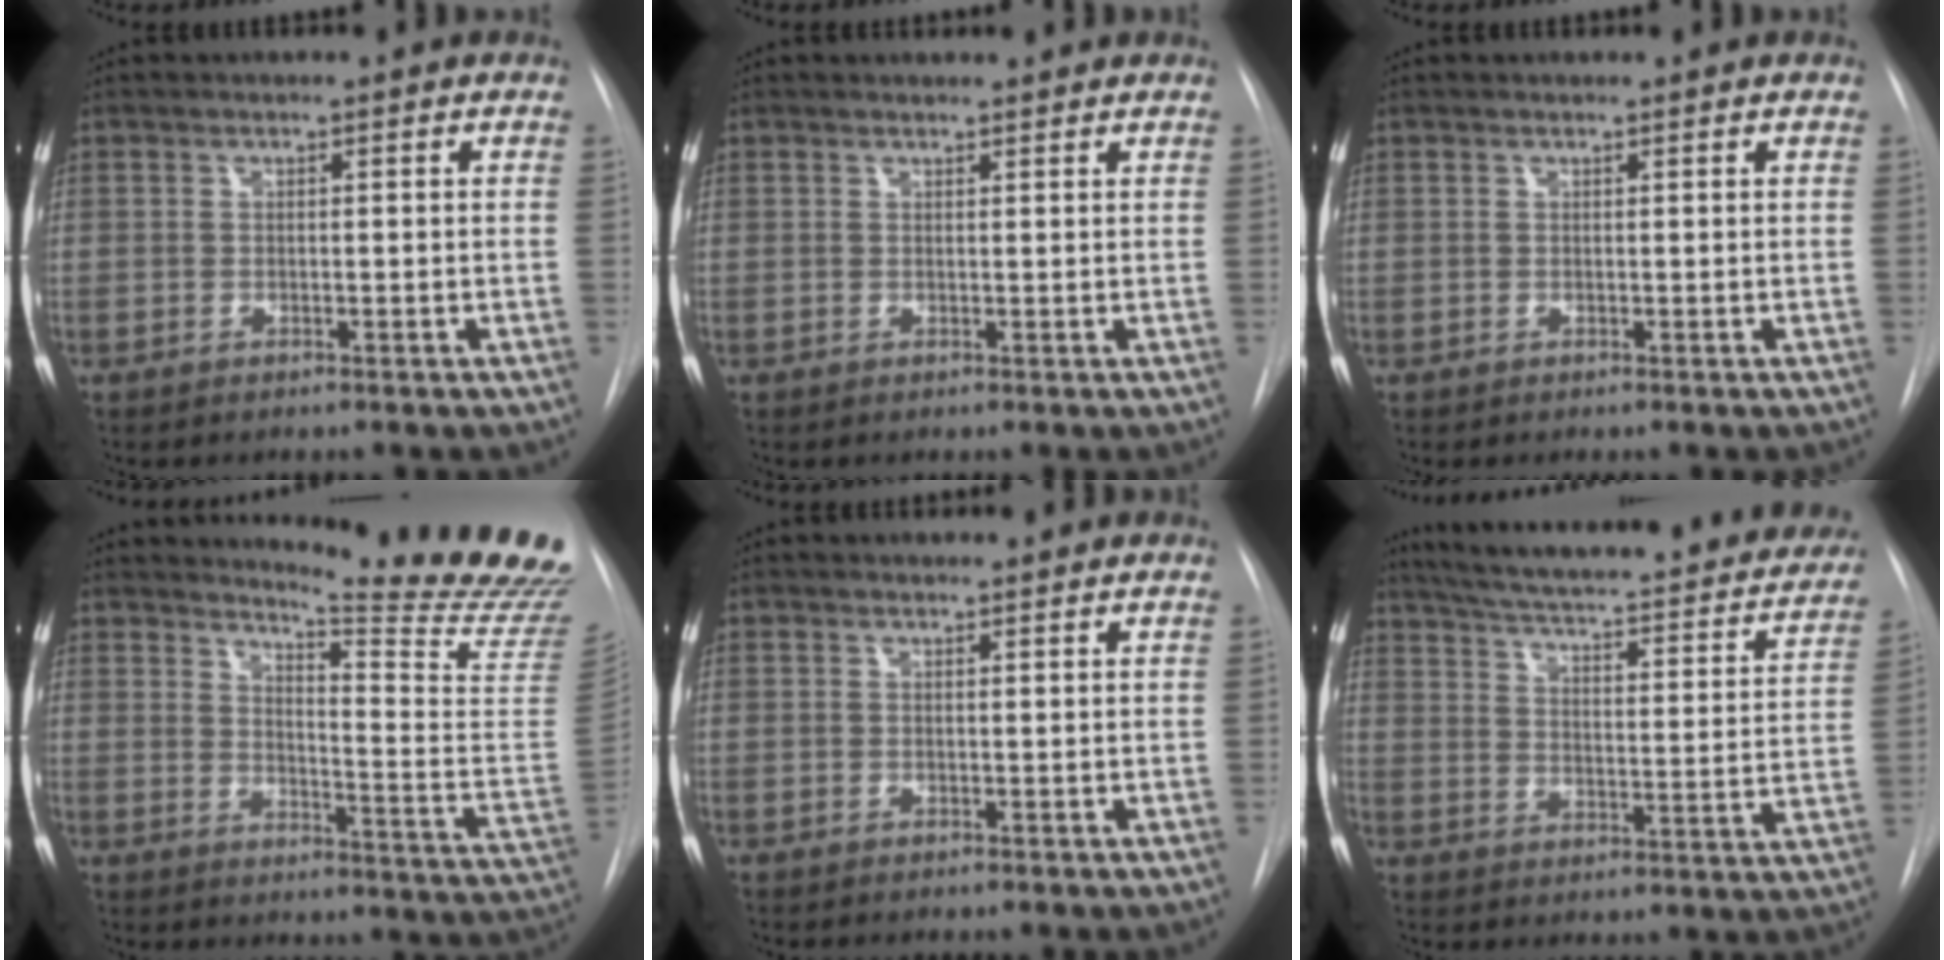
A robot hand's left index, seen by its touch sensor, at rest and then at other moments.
{"total": 3.0, "force": [2.9, 0.4, 0.5], "torque": [-0.012, 0.012, 0.036]}
{"total": 1.3, "force": [1.3, 0.0, 0.2], "torque": [-0.008, 0.010, 0.018]}
{"total": 20.7, "force": [19.3, -0.9, 7.3], "torque": [-0.107, -0.163, 0.226]}
{"total": 2.6, "force": [2.6, 0.3, 0.4], "torque": [-0.011, 0.011, 0.033]}
{"total": 30.1, "force": [25.8, 6.2, 14.3], "torque": [-0.225, -0.041, 0.322]}